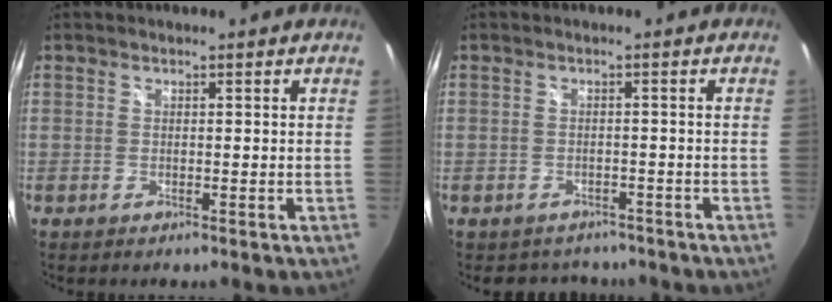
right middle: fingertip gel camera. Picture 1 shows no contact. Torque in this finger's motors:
{"motor_torque": [0.44, -0.62, 0.01, 0.00]}